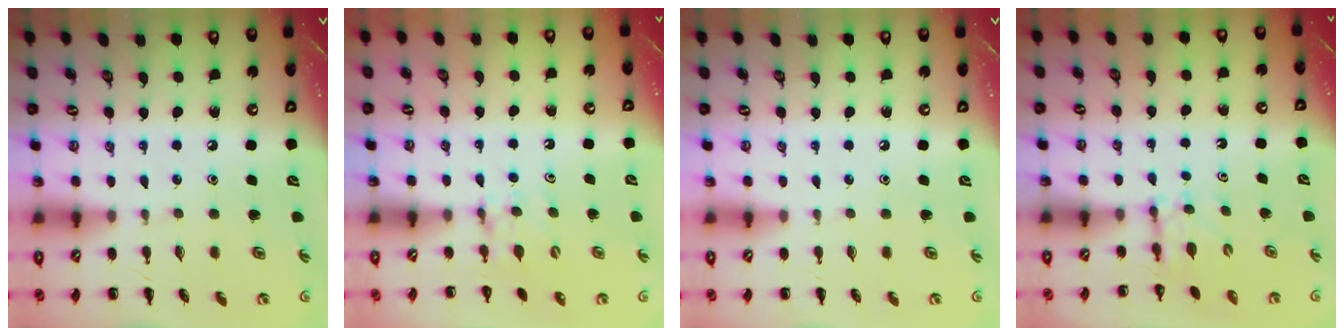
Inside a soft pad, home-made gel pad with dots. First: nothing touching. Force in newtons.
{"total": 5.1, "press": 4.8, "slide": 1.6}
{"total": 0.0}
{"total": 3.5, "press": 3.3, "slide": 1.2}